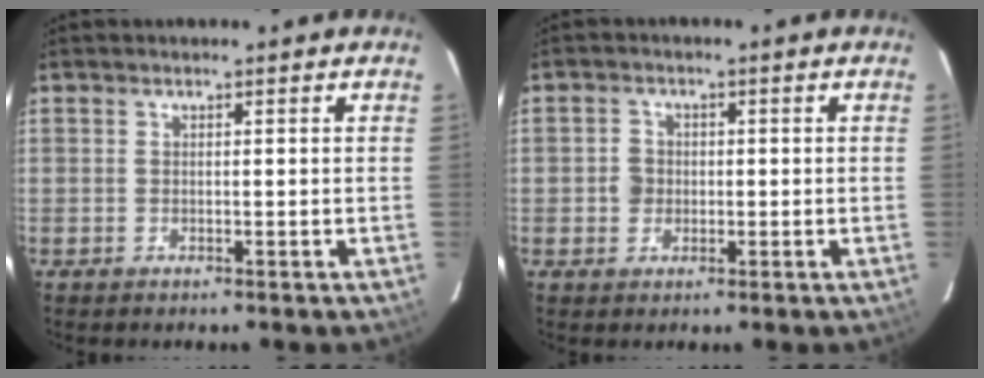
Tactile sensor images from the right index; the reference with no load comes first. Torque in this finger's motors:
{"motor_torque": [0.28, 0.07, 0.14, 0.02]}